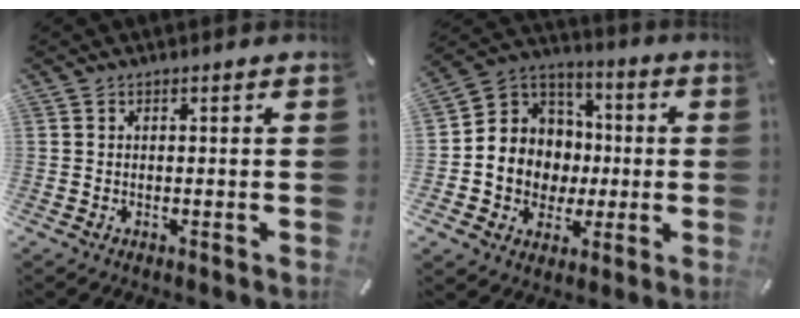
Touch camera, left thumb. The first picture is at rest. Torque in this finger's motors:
{"motor_torque": [2.14, 2.30, 0.96, 0.73, 0.05]}